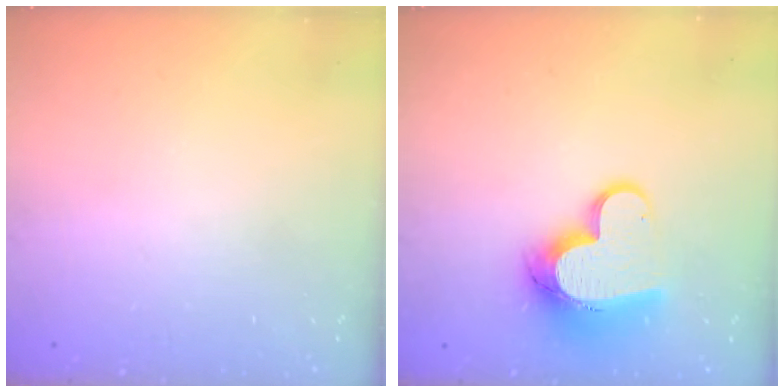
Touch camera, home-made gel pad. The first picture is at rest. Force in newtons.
{"total": 13.8, "press": 13.7, "slide": 1.2}